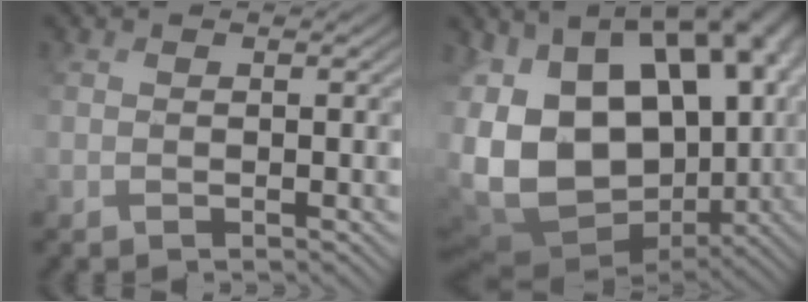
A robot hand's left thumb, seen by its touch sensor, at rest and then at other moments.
{"total": 19.4, "force": [0.6, 12.7, 14.7], "torque": [-0.287, -0.010, 0.043]}